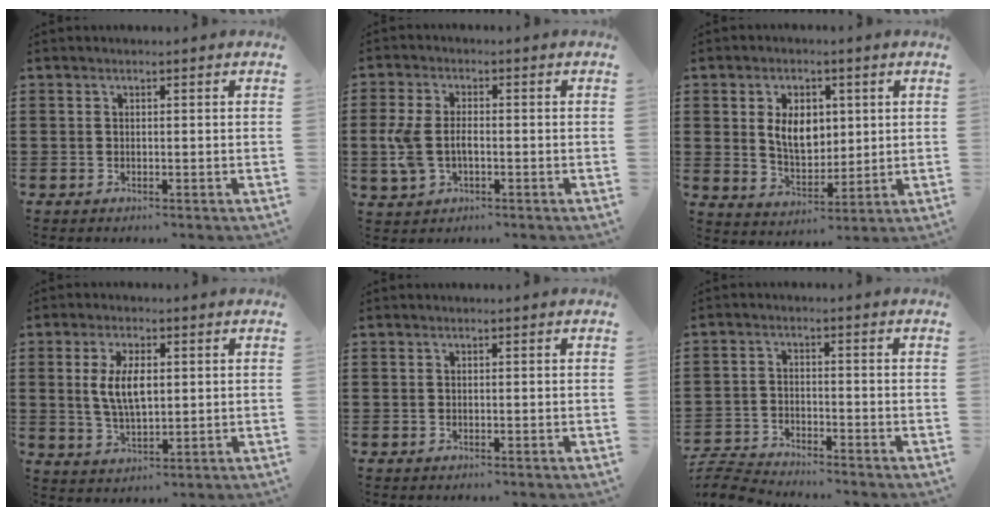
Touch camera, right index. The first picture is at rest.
{"total": 5.0, "force": [-0.7, 3.0, 3.9], "torque": [-0.103, -0.003, -0.020]}
{"total": 7.0, "force": [1.5, 4.6, 5.0], "torque": [-0.095, 0.010, 0.021]}
{"total": 6.1, "force": [0.7, 2.9, 5.3], "torque": [-0.106, 0.004, 0.007]}
{"total": 0.0}
{"total": 4.7, "force": [-4.7, 0.6, 0.4], "torque": [-0.029, 0.000, -0.102]}